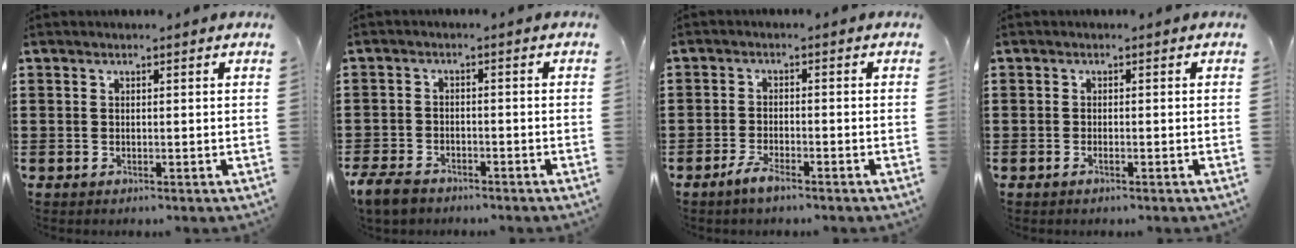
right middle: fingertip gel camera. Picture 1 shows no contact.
{"total": 3.7, "force": [-3.1, 1.6, 1.1], "torque": [-0.042, -0.001, -0.068]}
{"total": 3.1, "force": [-2.3, 0.7, 2.0], "torque": [-0.047, 0.000, -0.048]}
{"total": 0.7, "force": [-0.4, 0.1, 0.6], "torque": [-0.012, -0.005, -0.007]}